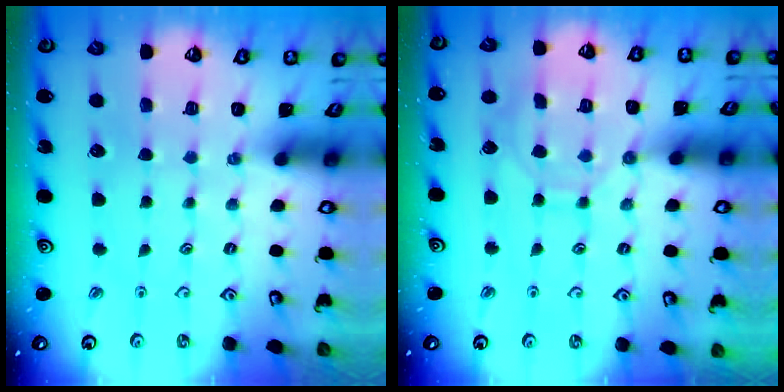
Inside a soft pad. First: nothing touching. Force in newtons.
{"total": 9.2, "press": 9.2, "slide": 0.9}